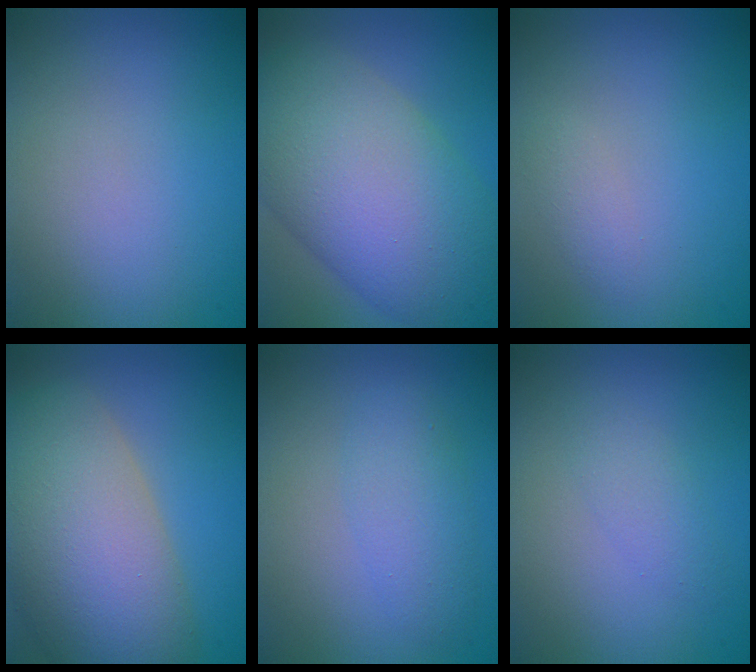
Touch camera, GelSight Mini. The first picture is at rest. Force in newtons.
{"total": 13.4, "press": 13.4, "slide": 0.5}
{"total": 1.0, "press": 1.0, "slide": 0.0}
{"total": 11.6, "press": 11.6, "slide": 0.7}
{"total": 3.0, "press": 3.0, "slide": 0.1}
{"total": 1.7, "press": 1.7, "slide": 0.1}